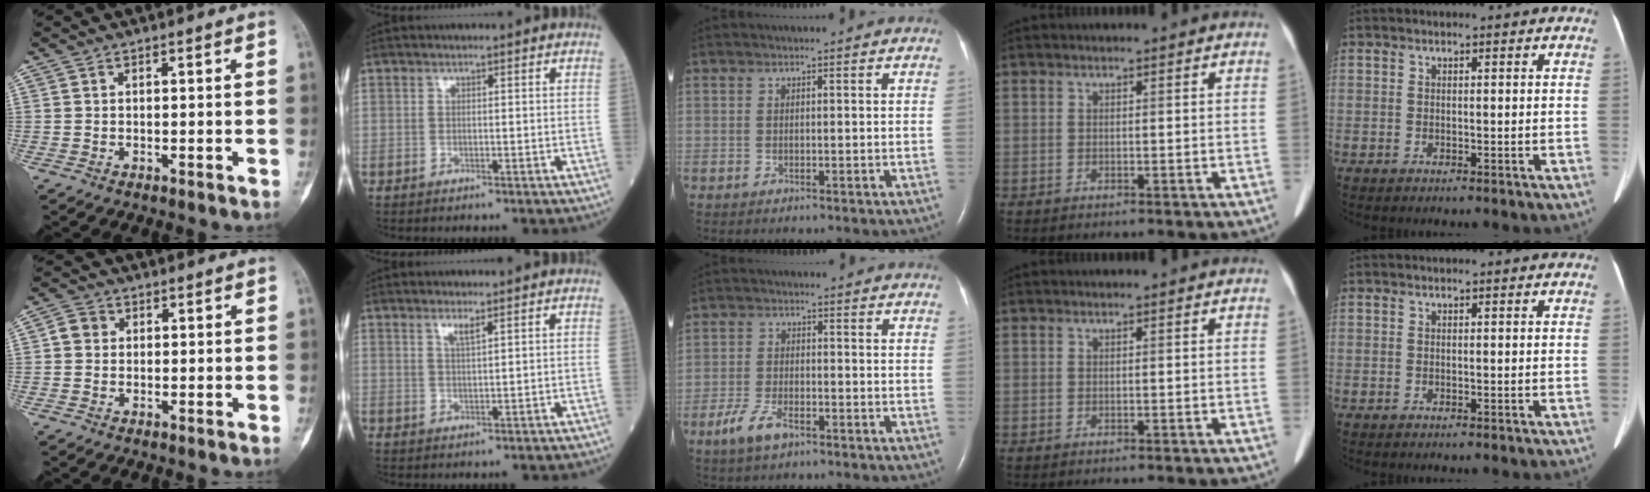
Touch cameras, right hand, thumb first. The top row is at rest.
{"thumb": {"total": 3.0, "force": [0.4, 2.7, 1.3], "torque": [-0.011, 0.007, 0.002]}, "index": {"total": 1.9, "force": [1.3, -0.1, 1.4], "torque": [-0.029, -0.003, 0.026]}, "middle": {"total": 4.9, "force": [-3.1, 1.8, 3.3], "torque": [-0.079, -0.004, -0.057]}}